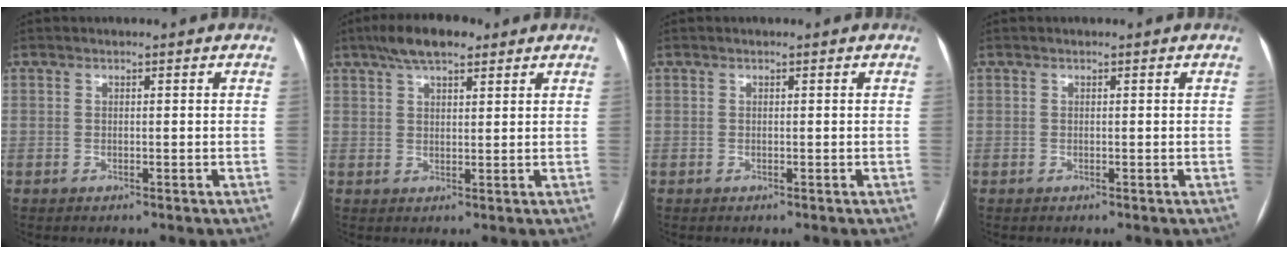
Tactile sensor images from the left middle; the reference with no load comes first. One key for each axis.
{"total": 6.9, "fx": 4.8, "fy": 2.3, "fz": 4.4, "tx": -0.082, "ty": 0.021, "tz": 0.081}
{"total": 0.0}
{"total": 0.0}